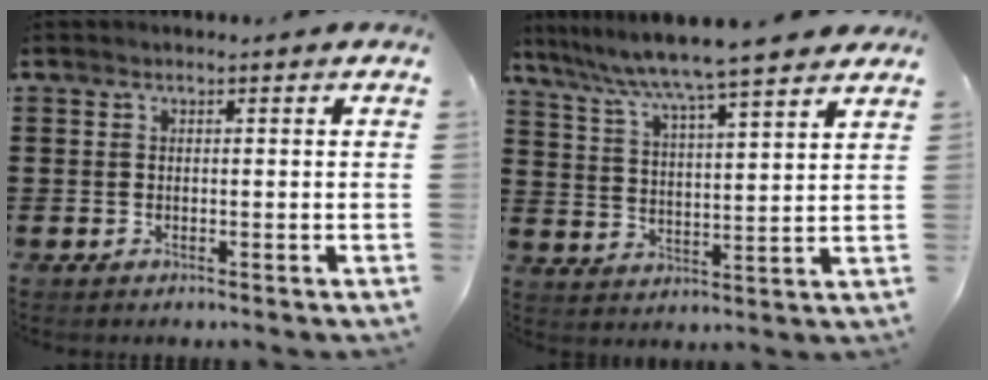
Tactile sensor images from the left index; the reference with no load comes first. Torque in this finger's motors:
{"motor_torque": [0.94, -0.99, 0.93, 0.21]}